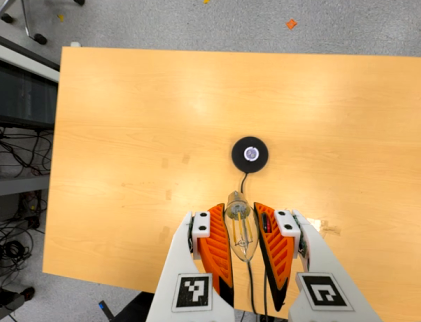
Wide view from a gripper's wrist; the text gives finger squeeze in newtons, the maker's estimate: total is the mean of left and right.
{"total": 19.7, "left": 21.4, "right": 18.0}